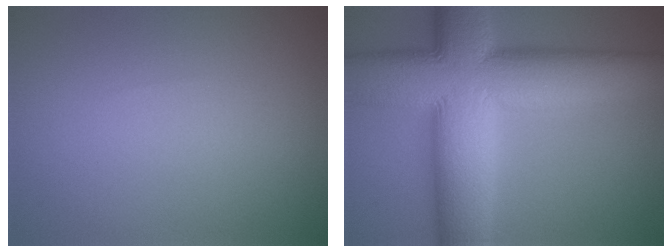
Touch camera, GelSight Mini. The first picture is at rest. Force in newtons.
{"total": 15.9, "press": 15.9, "slide": 0.6}